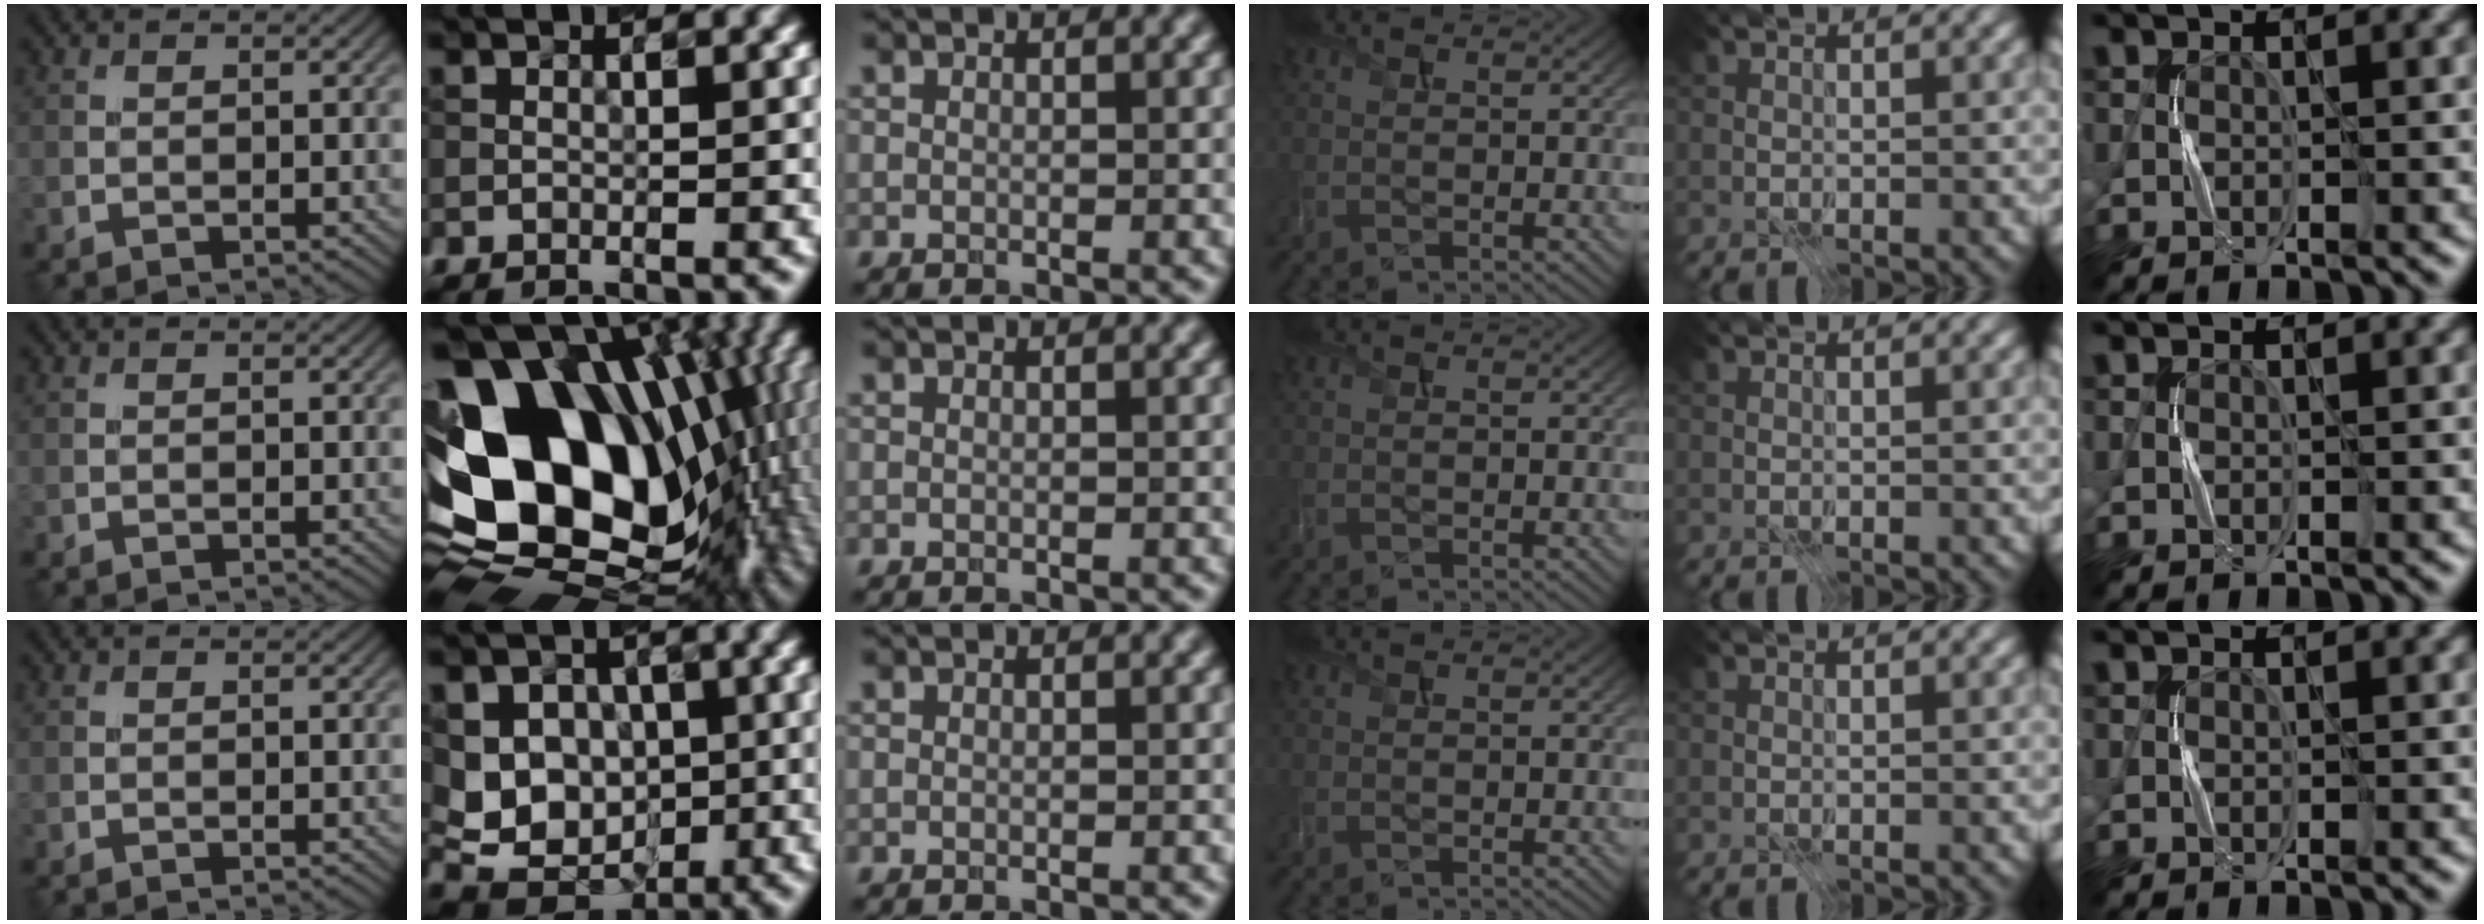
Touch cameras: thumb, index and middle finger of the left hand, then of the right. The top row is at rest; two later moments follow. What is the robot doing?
{"motion": "press", "object": "joystick"}